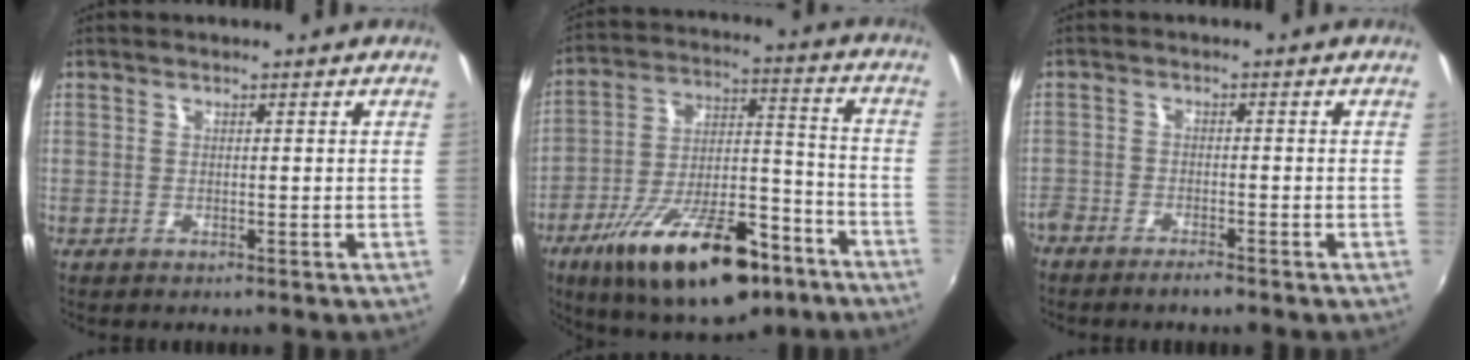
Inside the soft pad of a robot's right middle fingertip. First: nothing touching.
{"total": 24.0, "force": [-14.5, 9.4, 16.7], "torque": [-0.282, -0.011, -0.219]}
{"total": 4.9, "force": [-4.2, 1.4, 2.1], "torque": [-0.065, -0.013, -0.080]}